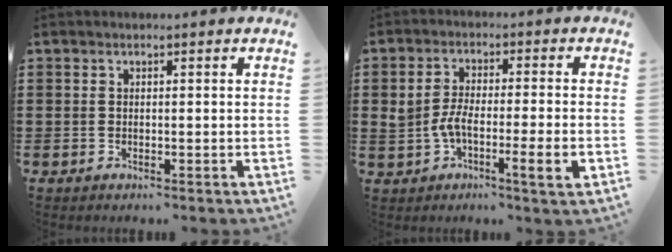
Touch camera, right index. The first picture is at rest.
{"total": 6.7, "force": [-2.1, 1.4, 6.2], "torque": [-0.125, -0.009, -0.041]}